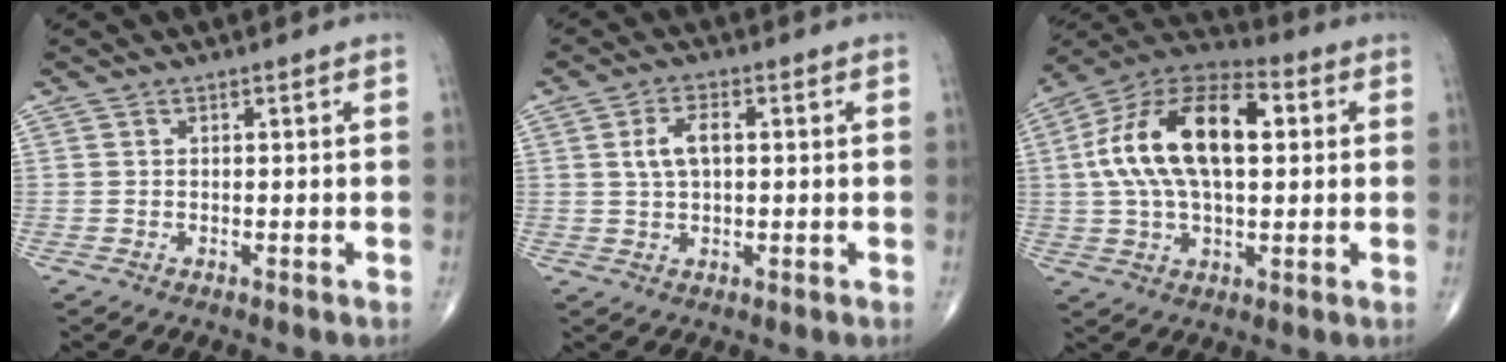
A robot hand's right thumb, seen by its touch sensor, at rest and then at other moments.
{"total": 5.2, "force": [0.9, 2.7, 4.3], "torque": [-0.085, 0.009, 0.016]}
{"total": 20.3, "force": [3.2, 10.5, 17.1], "torque": [-0.305, 0.027, 0.046]}